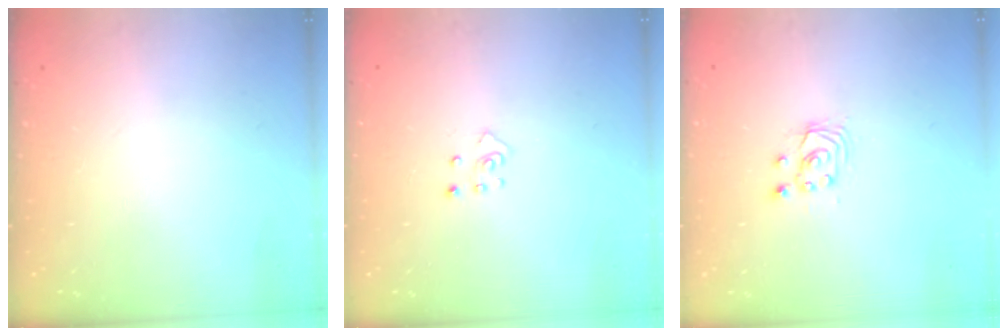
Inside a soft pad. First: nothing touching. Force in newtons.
{"total": 3.4, "press": 3.4, "slide": 0.3}
{"total": 2.9, "press": 2.9, "slide": 0.2}